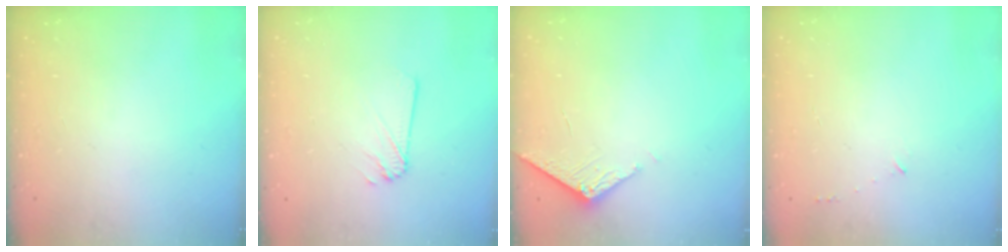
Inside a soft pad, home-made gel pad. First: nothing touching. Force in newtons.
{"total": 2.1, "press": 2.1, "slide": 0.1}
{"total": 3.3, "press": 3.3, "slide": 0.5}
{"total": 3.9, "press": 3.9, "slide": 0.5}